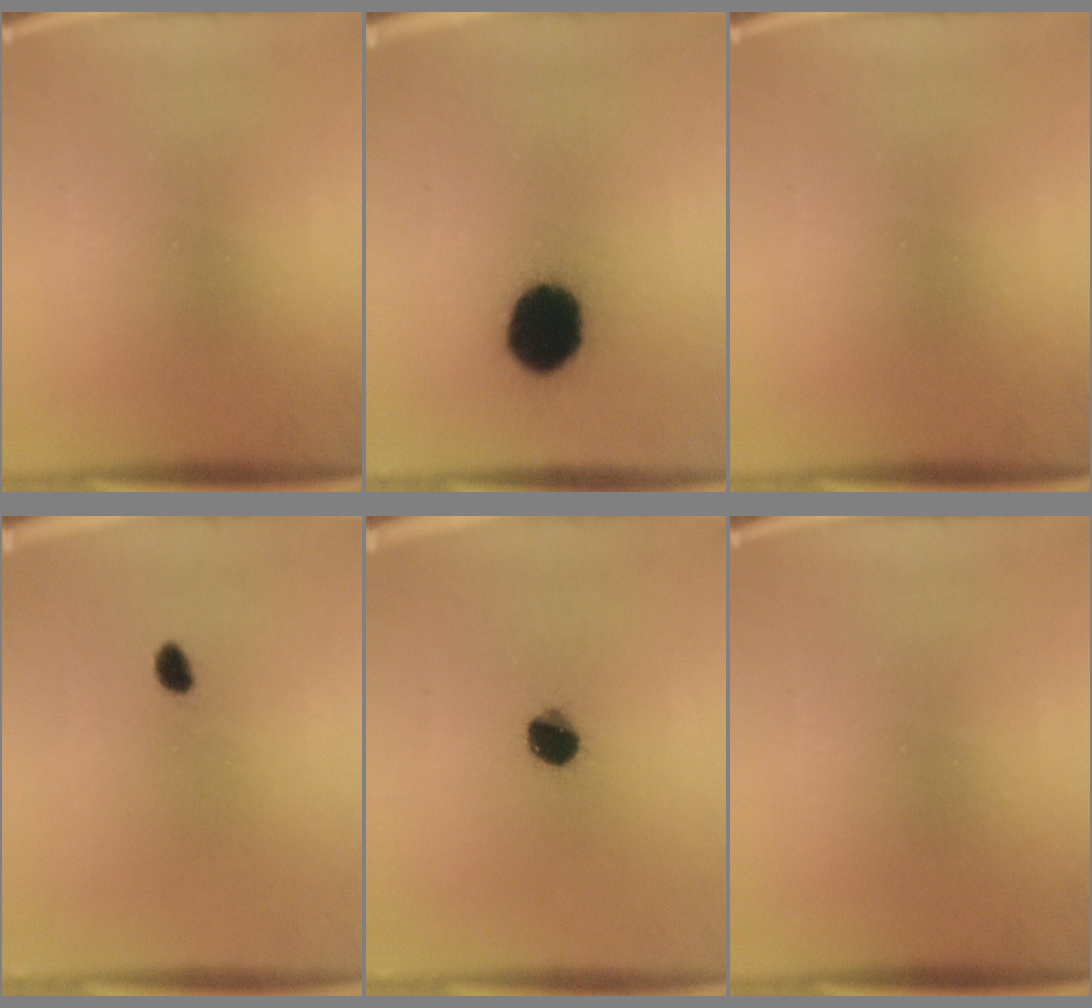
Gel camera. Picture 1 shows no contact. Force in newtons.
{"total": 17.3}
{"total": 0.0}
{"total": 2.0}
{"total": 6.6}
{"total": 0.0}